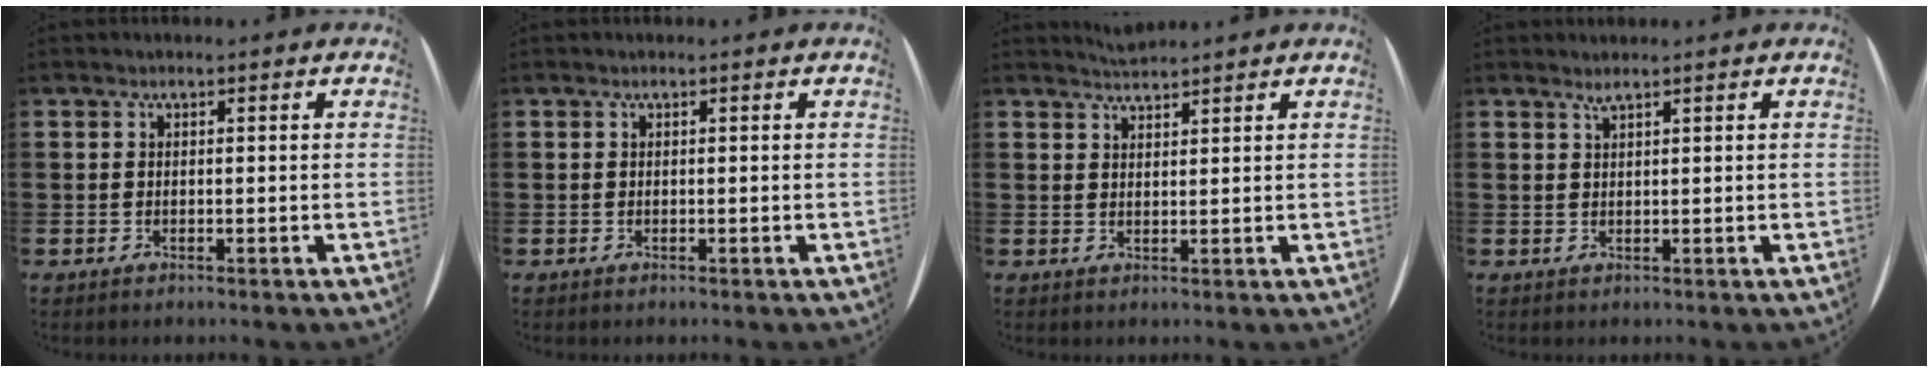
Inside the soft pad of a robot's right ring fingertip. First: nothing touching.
{"total": 0.0}
{"total": 1.7, "force": [1.6, -0.3, -0.3], "torque": [0.004, 0.000, 0.032]}
{"total": 1.0, "force": [0.9, -0.1, 0.3], "torque": [-0.005, -0.002, 0.017]}